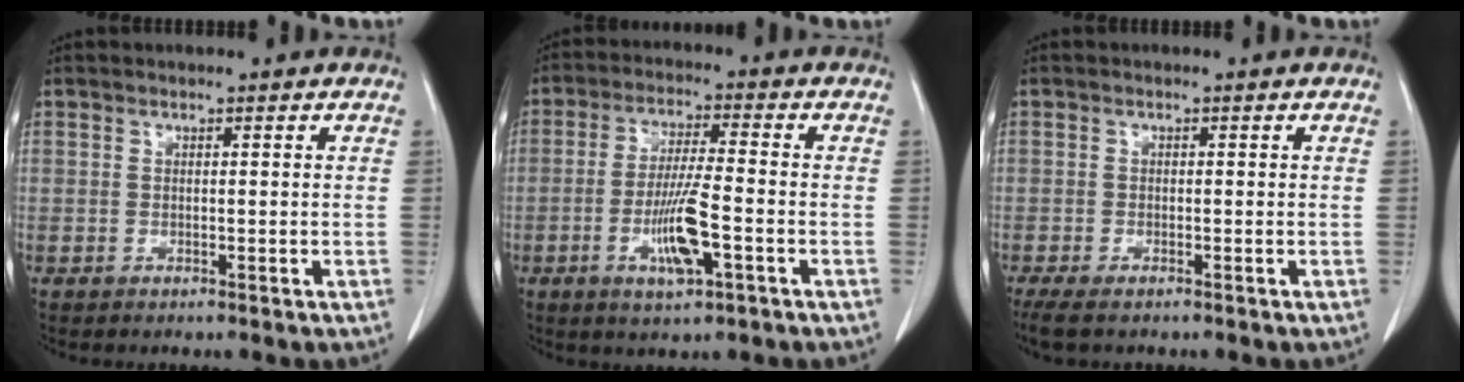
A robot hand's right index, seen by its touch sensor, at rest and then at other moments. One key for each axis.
{"total": 8.6, "fx": -2.9, "fy": 1.0, "fz": 8.0, "tx": -0.154, "ty": -0.008, "tz": -0.053}
{"total": 4.1, "fx": -3.2, "fy": 1.2, "fz": 2.4, "tx": -0.047, "ty": -0.014, "tz": -0.049}